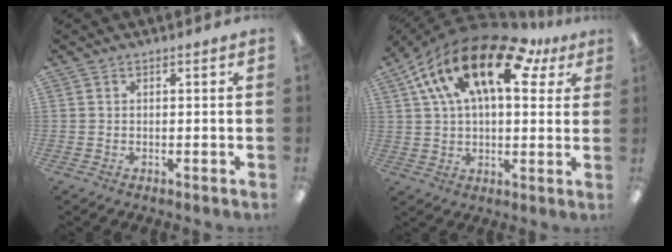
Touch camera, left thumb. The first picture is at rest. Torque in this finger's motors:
{"motor_torque": [0.73, 1.61, 1.40, -1.36, 0.60]}